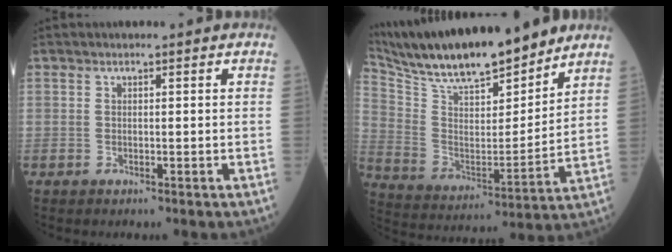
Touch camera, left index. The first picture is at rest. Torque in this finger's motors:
{"motor_torque": [0.17, -1.01, 0.38, 0.12]}